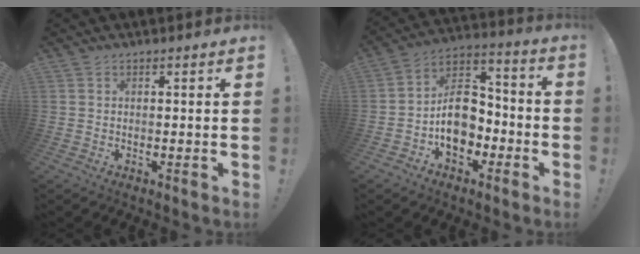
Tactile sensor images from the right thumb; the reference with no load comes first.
{"total": 14.3, "force": [-3.4, 10.8, 8.8], "torque": [-0.130, 0.027, -0.053]}